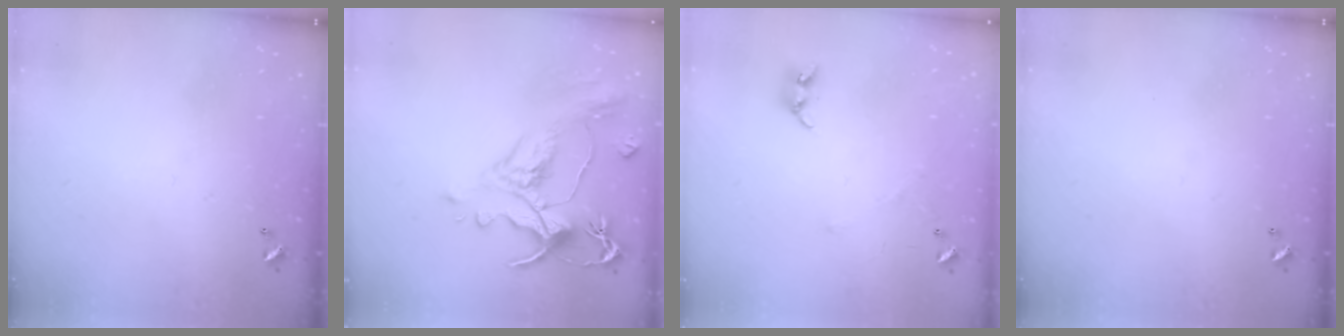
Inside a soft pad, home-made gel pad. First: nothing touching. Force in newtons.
{"total": 1.5, "press": 0.1, "slide": 1.5}
{"total": 3.6, "press": 3.6, "slide": 0.6}
{"total": 0.0}